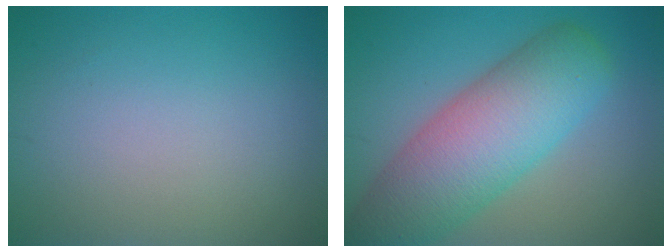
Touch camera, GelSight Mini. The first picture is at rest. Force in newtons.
{"total": 9.5, "press": 9.5, "slide": 0.5}